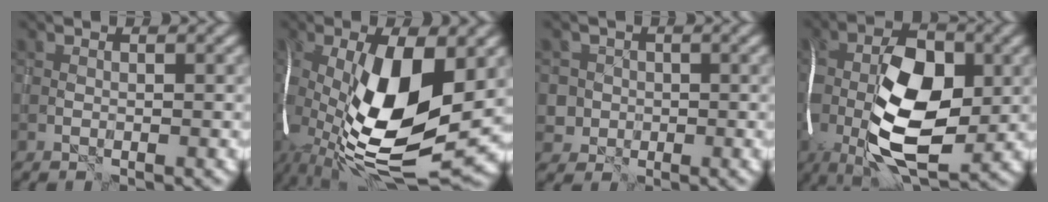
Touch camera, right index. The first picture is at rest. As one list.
[{"total": 15.1, "force": [-1.6, 6.3, 13.6], "torque": [-0.269, -0.013, -0.033]}, {"total": 3.4, "force": [-0.5, 3.3, 0.5], "torque": [0.011, 0.009, -0.014]}, {"total": 13.2, "force": [-1.4, 6.4, 11.4], "torque": [-0.197, 0.006, -0.033]}]